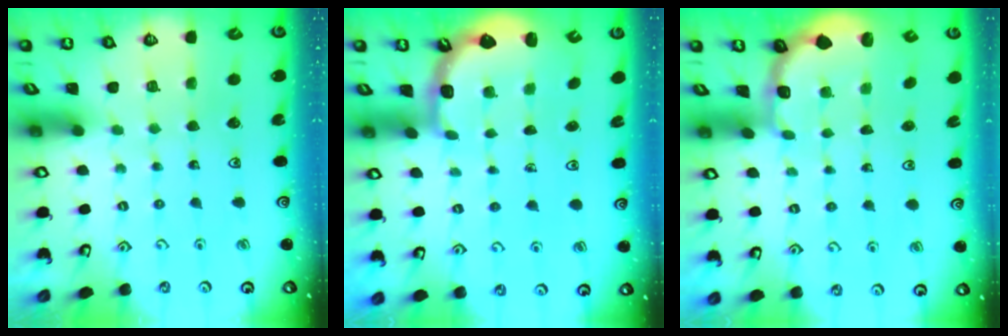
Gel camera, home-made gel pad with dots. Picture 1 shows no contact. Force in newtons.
{"total": 2.2, "press": 1.8, "slide": 1.3}
{"total": 1.8, "press": 1.7, "slide": 0.7}